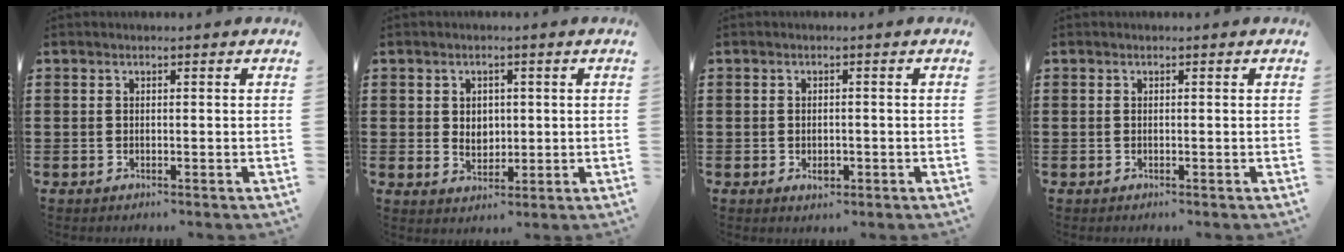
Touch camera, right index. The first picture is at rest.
{"total": 2.9, "force": [0.6, 2.6, 1.1], "torque": [-0.022, 0.007, 0.007]}
{"total": 1.9, "force": [-0.6, 1.2, 1.3], "torque": [-0.025, 0.002, -0.011]}
{"total": 0.0}